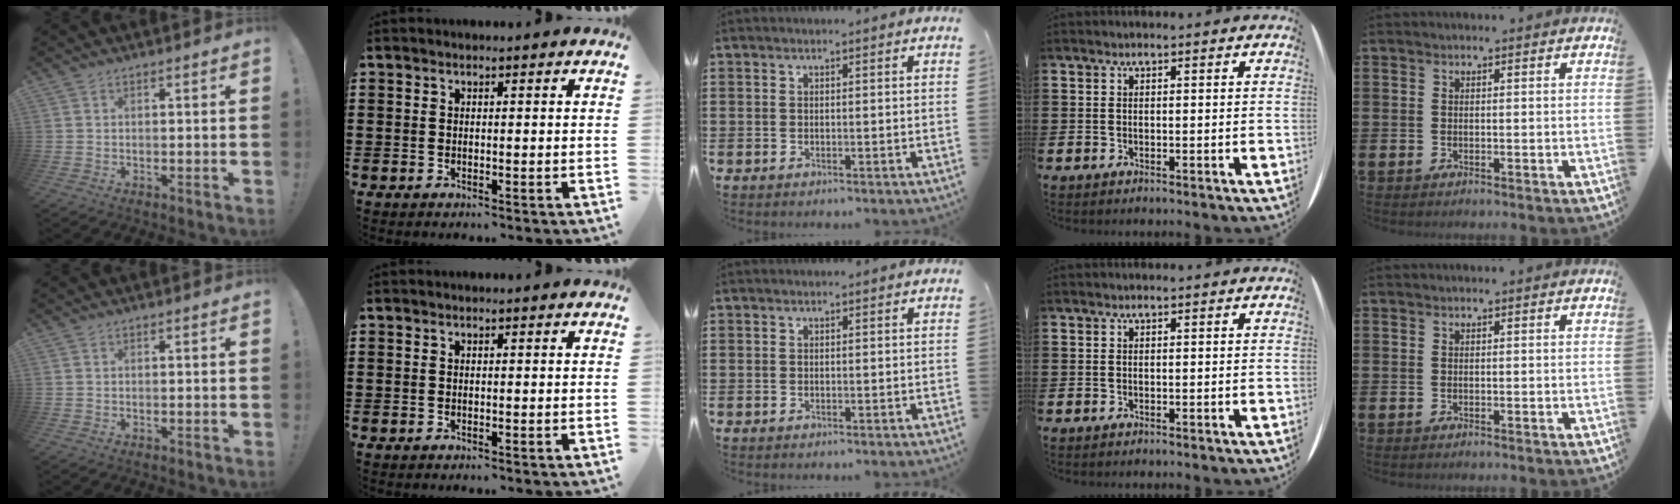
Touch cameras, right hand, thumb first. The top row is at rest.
{}